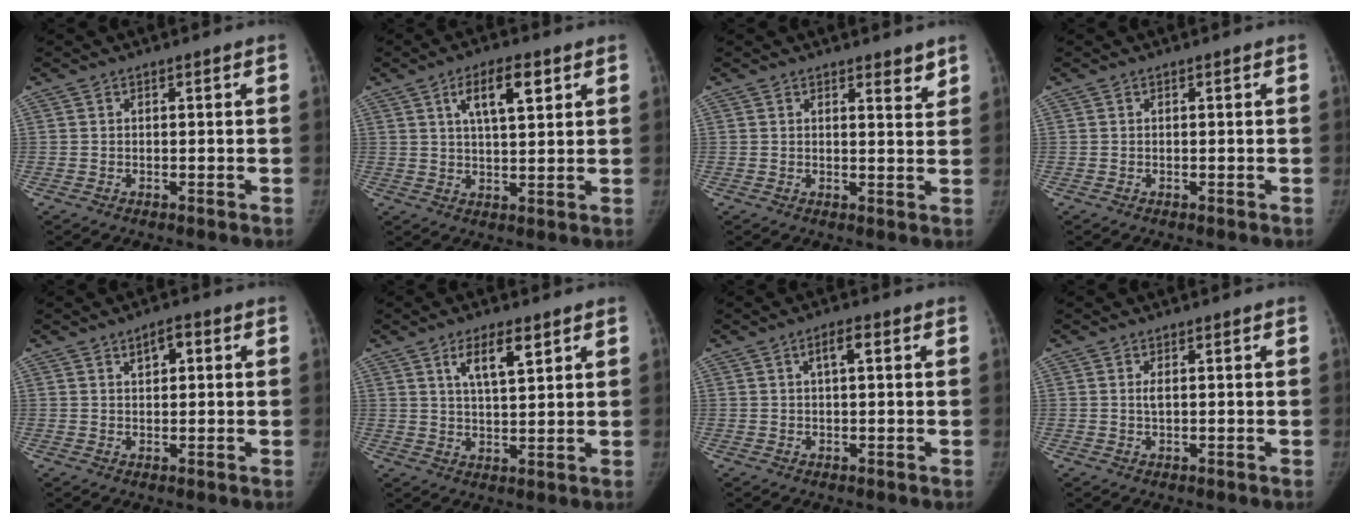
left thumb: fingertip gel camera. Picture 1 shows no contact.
{"total": 8.0, "force": [3.6, 2.9, 6.5], "torque": [-0.094, -0.011, 0.062]}
{"total": 2.8, "force": [2.2, 0.9, 1.4], "torque": [-0.010, -0.018, 0.030]}
{"total": 0.0}
{"total": 3.2, "force": [1.4, 1.7, 2.4], "torque": [-0.026, 0.004, 0.020]}
{"total": 6.7, "force": [3.6, 2.2, 5.2], "torque": [-0.079, -0.020, 0.064]}
{"total": 3.0, "force": [1.0, 0.9, 2.7], "torque": [-0.045, 0.009, 0.016]}
{"total": 1.2, "force": [0.3, 0.4, 1.1], "torque": [-0.021, 0.000, 0.006]}